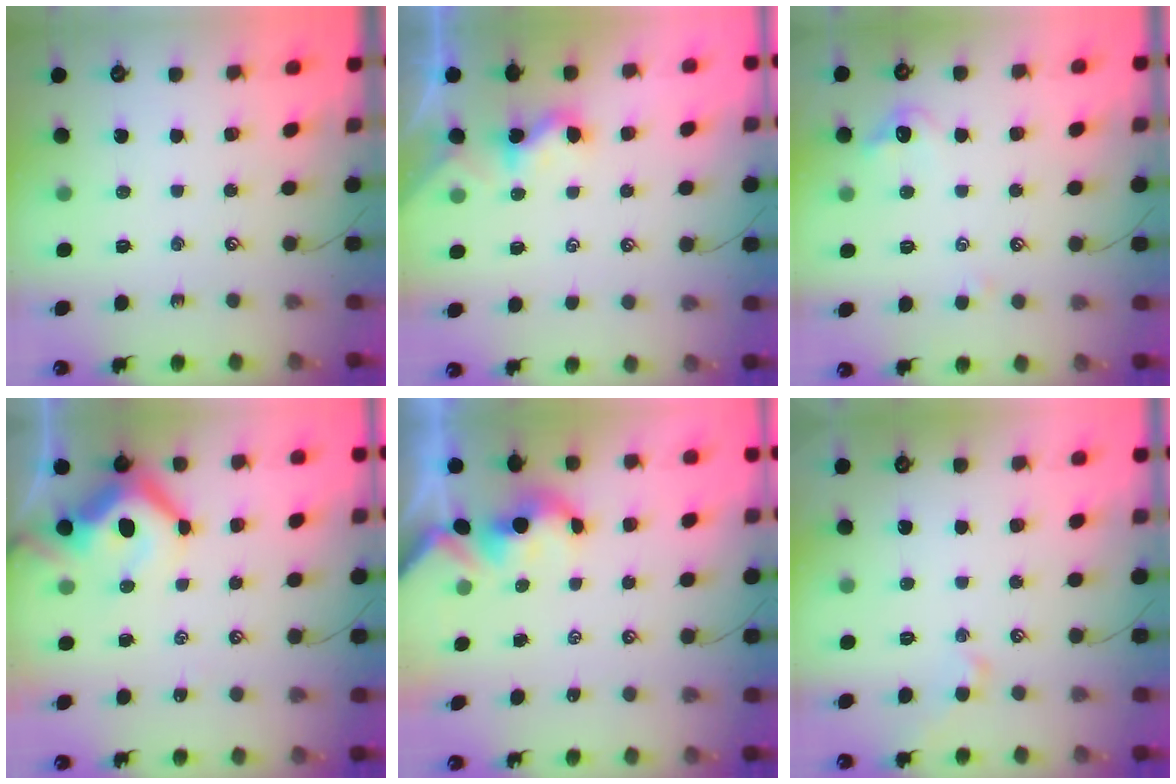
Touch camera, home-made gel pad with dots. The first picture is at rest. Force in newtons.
{"total": 2.3, "press": 2.3, "slide": 0.2}
{"total": 0.8, "press": 0.5, "slide": 0.7}
{"total": 12.7, "press": 12.5, "slide": 2.0}
{"total": 1.7, "press": 1.7, "slide": 0.2}
{"total": 0.9, "press": 0.7, "slide": 0.6}